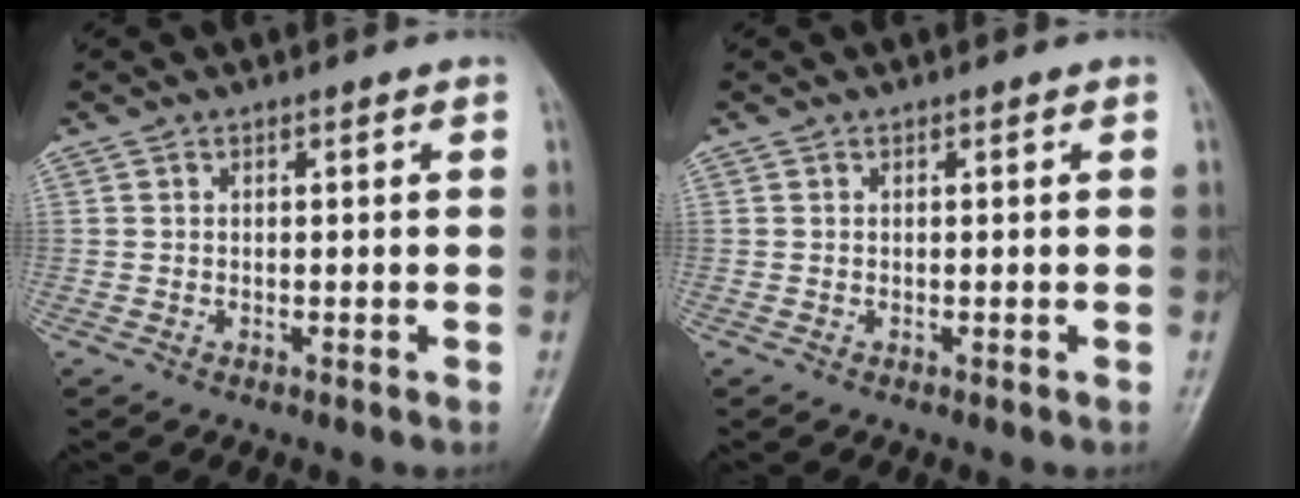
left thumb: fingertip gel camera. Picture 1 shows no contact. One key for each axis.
{"total": 0.0}